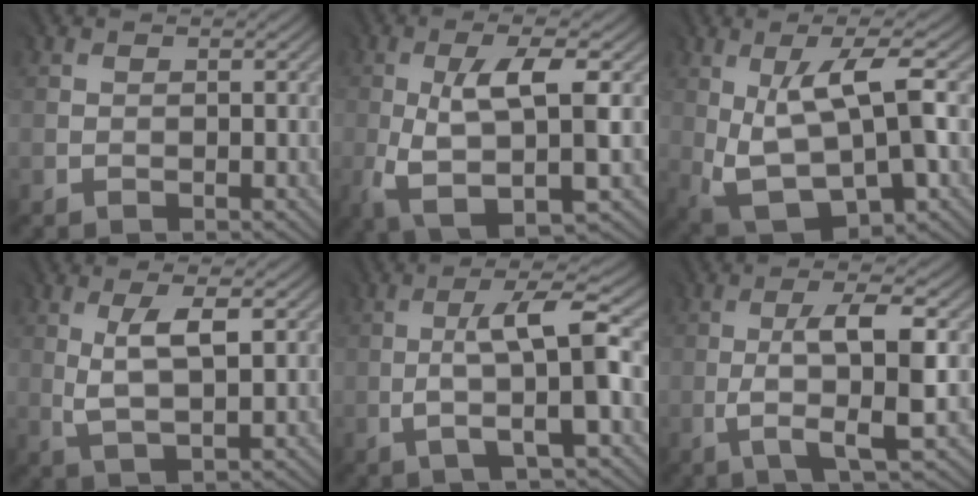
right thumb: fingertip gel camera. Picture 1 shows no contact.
{"total": 8.2, "force": [-1.4, 2.3, 7.7], "torque": [-0.148, -0.002, -0.026]}
{"total": 10.8, "force": [0.6, 4.2, 9.9], "torque": [-0.198, -0.008, 0.019]}
{"total": 4.6, "force": [1.2, 1.2, 4.3], "torque": [-0.088, -0.003, 0.027]}
{"total": 7.0, "force": [-0.5, 1.1, 6.9], "torque": [-0.114, 0.019, -0.014]}
{"total": 6.8, "force": [-0.6, 1.0, 6.7], "torque": [-0.113, 0.009, -0.010]}